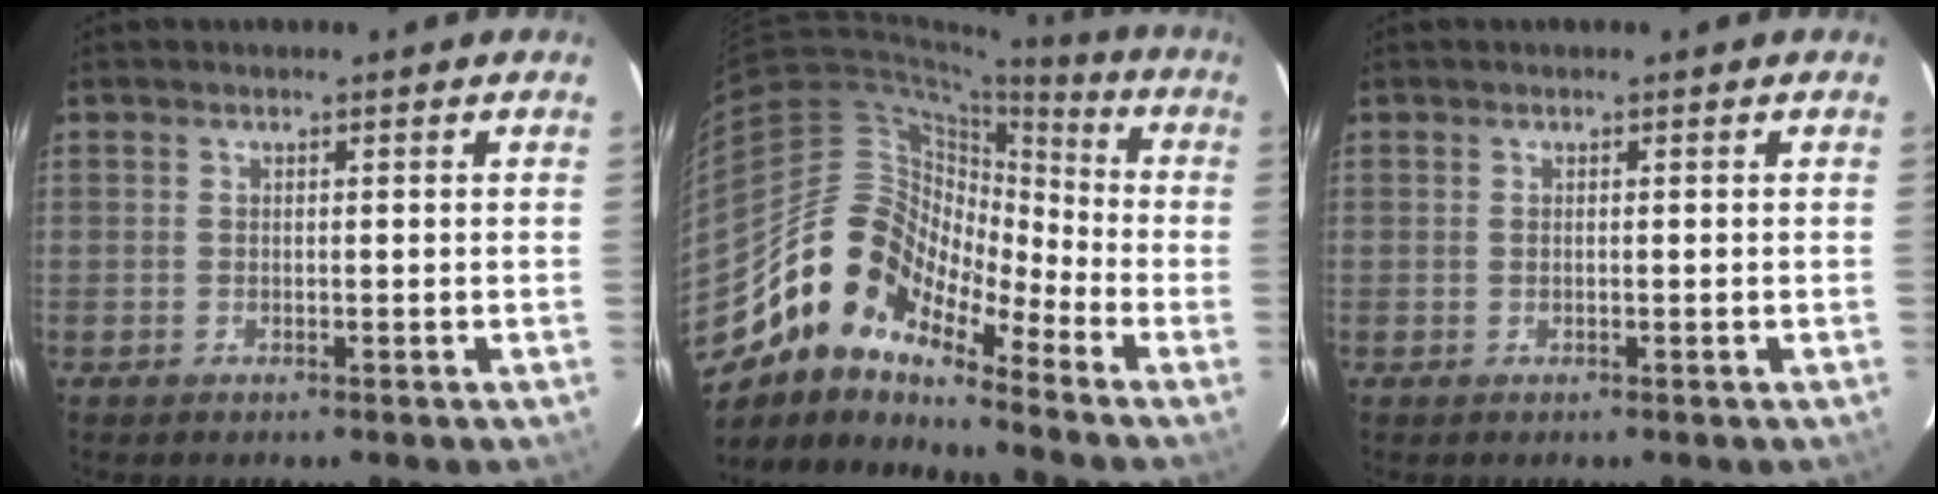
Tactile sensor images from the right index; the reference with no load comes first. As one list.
[{"total": 14.0, "force": [-10.3, 6.8, 6.5], "torque": [-0.105, 0.017, -0.216]}, {"total": 0.0}]